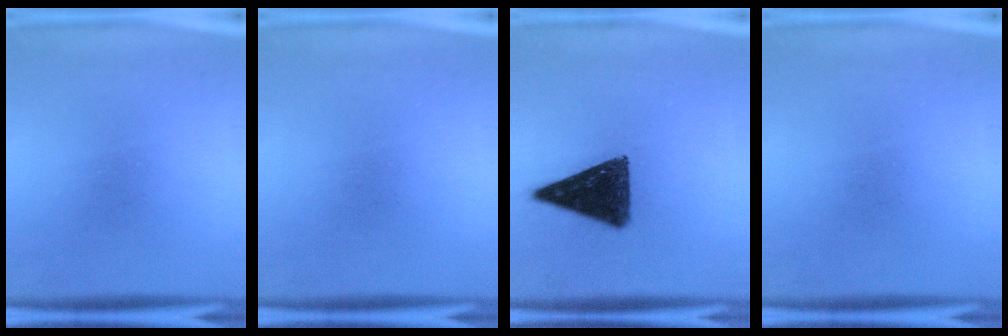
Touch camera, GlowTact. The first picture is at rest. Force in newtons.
{"total": 0.0}
{"total": 12.4}
{"total": 0.0}